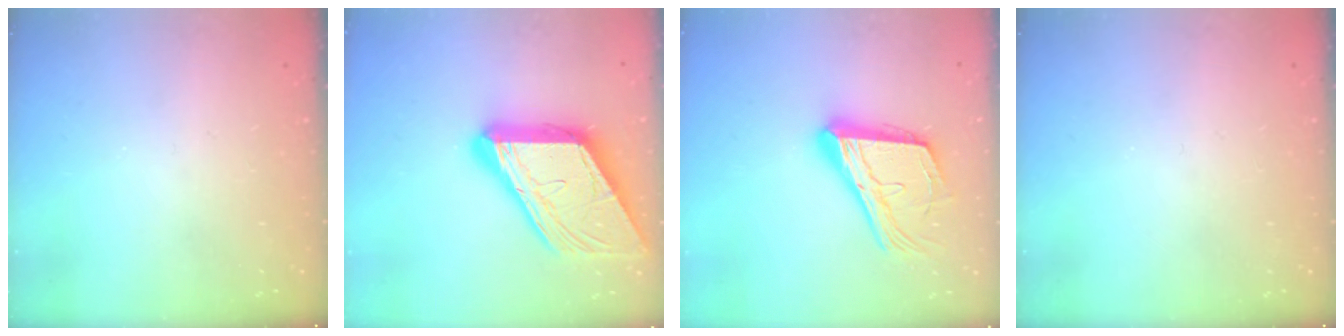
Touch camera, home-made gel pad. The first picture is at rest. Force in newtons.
{"total": 22.4, "press": 22.2, "slide": 2.6}
{"total": 21.0, "press": 20.9, "slide": 2.7}
{"total": 0.0}